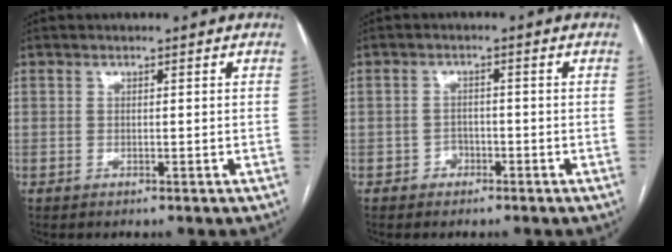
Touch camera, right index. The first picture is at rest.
{"total": 1.9, "force": [-1.2, 1.4, 0.4], "torque": [-0.003, 0.008, -0.021]}